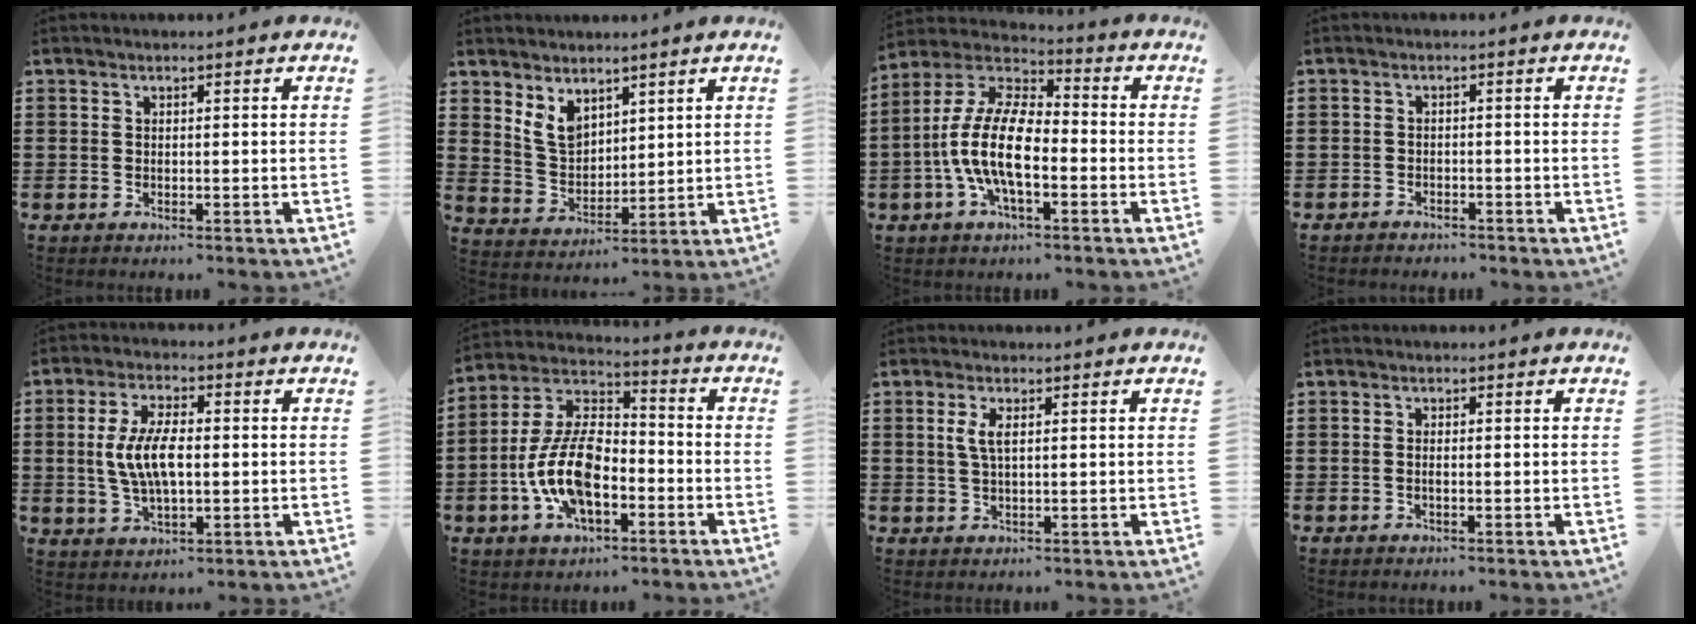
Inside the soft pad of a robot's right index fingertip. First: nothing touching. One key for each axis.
{"total": 5.5, "fx": 3.7, "fy": 3.2, "fz": 2.5, "tx": -0.063, "ty": -0.001, "tz": 0.070}
{"total": 12.2, "fx": -2.9, "fy": 5.0, "fz": 10.7, "tx": -0.258, "ty": -0.011, "tz": -0.065}
{"total": 1.5, "fx": -1.5, "fy": 0.4, "fz": -0.1, "tx": -0.003, "ty": 0.003, "tz": -0.033}
{"total": 7.8, "fx": 0.0, "fy": 3.2, "fz": 7.1, "tx": -0.159, "ty": 0.000, "tz": -0.008}
{"total": 11.8, "fx": -4.0, "fy": 5.9, "fz": 9.4, "tx": -0.228, "ty": 0.000, "tz": -0.080}
{"total": 3.0, "fx": 0.7, "fy": 1.0, "fz": 2.8, "tx": -0.057, "ty": 0.006, "tz": 0.010}
{"total": 0.7, "fx": -0.3, "fy": 0.1, "fz": 0.6, "tx": -0.011, "ty": -0.001, "tz": -0.006}